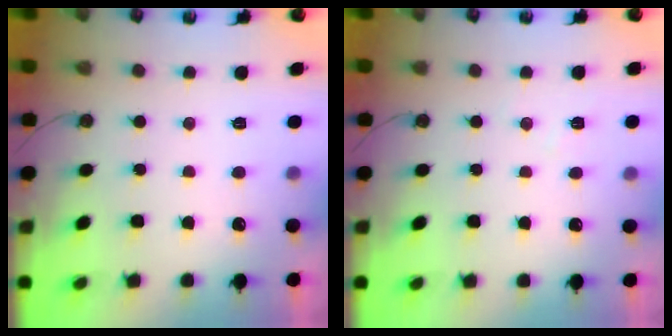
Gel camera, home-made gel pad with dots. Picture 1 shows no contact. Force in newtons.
{"total": 4.9, "press": 4.9, "slide": 0.6}